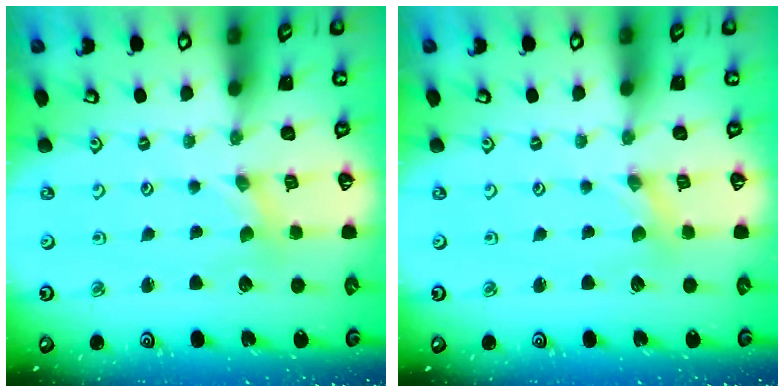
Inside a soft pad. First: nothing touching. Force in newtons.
{"total": 0.0}